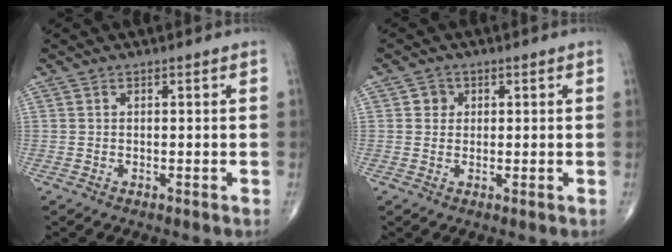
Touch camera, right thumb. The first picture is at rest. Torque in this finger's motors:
{"motor_torque": [0.14, 0.10, 0.14, 0.06, -0.01]}